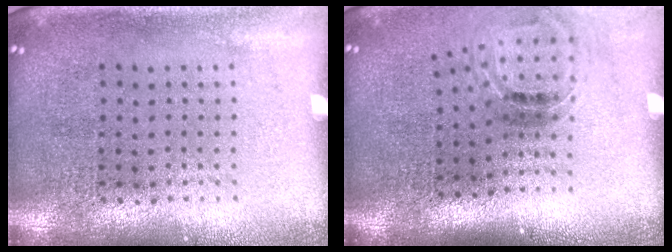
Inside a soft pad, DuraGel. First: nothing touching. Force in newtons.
{"total": 1.2, "press": 0.9, "slide": 0.8}